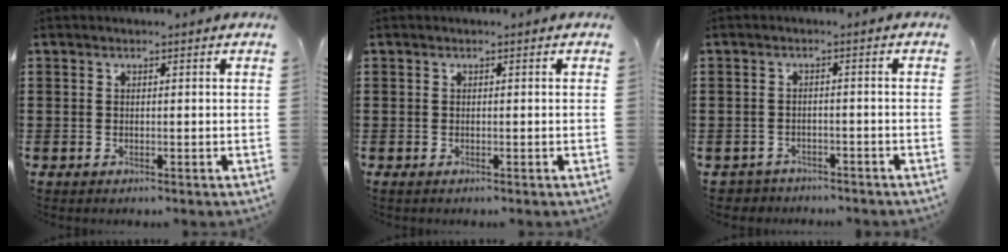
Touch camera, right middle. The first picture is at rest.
{"total": 0.0}
{"total": 2.1, "force": [-2.0, 0.4, -0.4], "torque": [-0.002, -0.001, -0.046]}